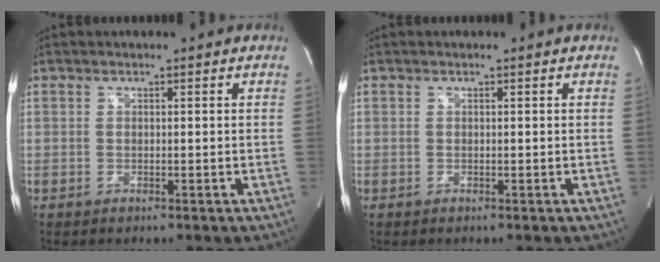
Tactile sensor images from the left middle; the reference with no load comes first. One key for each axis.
{"total": 0.0}